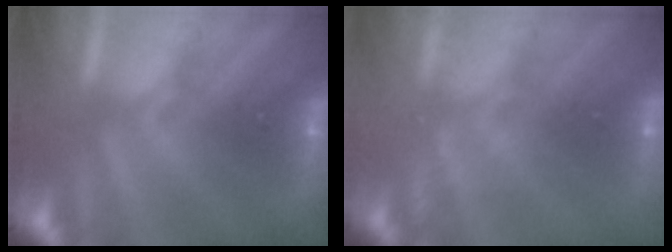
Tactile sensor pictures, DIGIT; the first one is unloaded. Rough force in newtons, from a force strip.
{"total": 2.2}